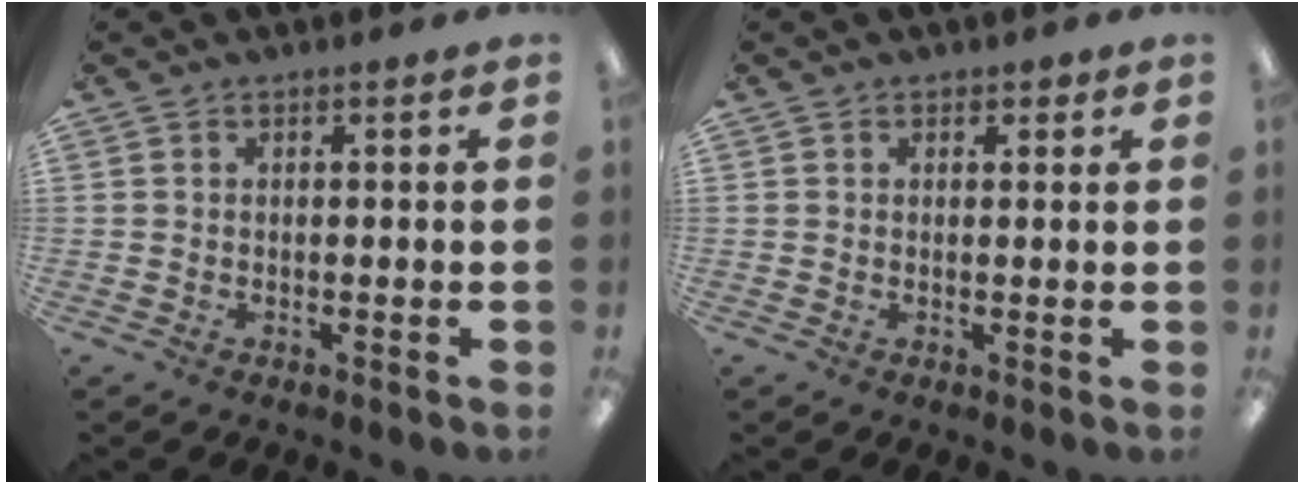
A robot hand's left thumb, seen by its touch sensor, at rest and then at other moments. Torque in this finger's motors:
{"motor_torque": [0.29, -0.33, -0.12, -0.10, 0.01]}